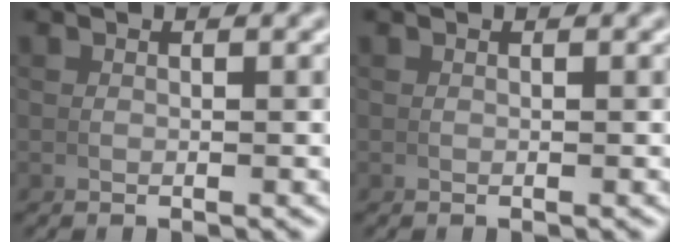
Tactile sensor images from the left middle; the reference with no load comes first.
{"total": 0.0}